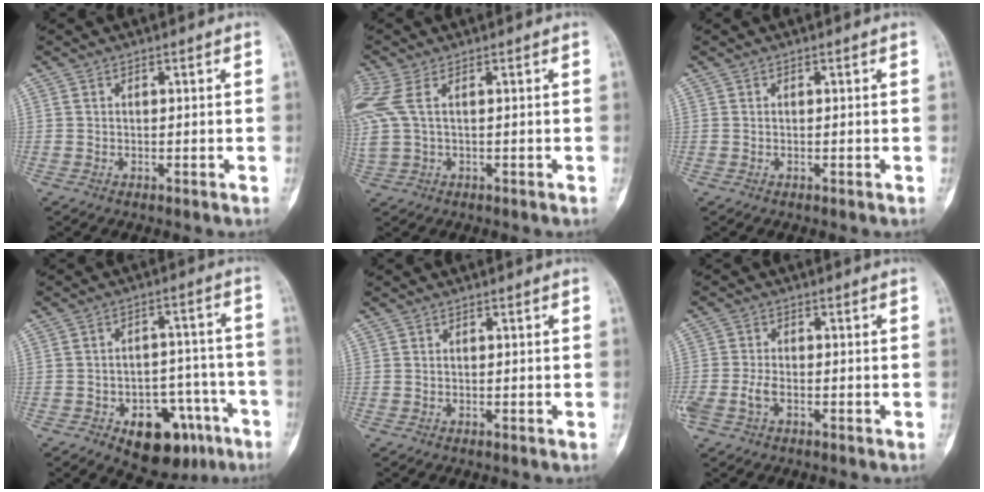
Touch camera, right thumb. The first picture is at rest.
{"total": 6.3, "force": [1.6, 2.5, 5.5], "torque": [-0.180, 0.020, 0.042]}
{"total": 0.0}
{"total": 14.5, "force": [-7.3, 8.5, 9.2], "torque": [-0.090, 0.052, -0.093]}
{"total": 0.0}
{"total": 3.5, "force": [-1.3, 2.0, 2.5], "torque": [-0.065, 0.012, -0.024]}